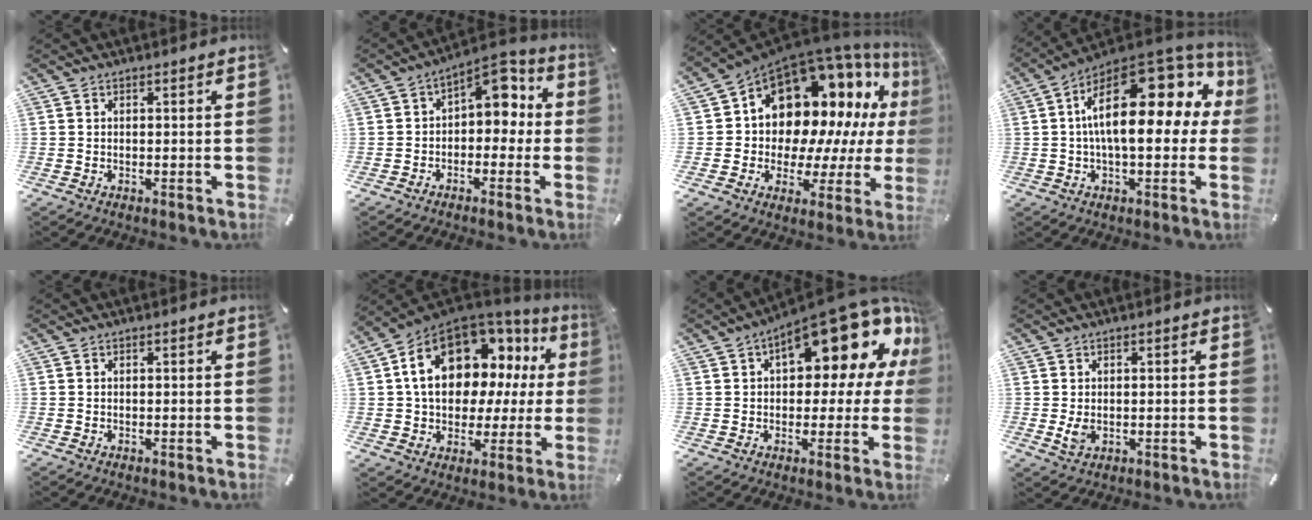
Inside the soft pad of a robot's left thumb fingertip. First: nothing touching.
{"total": 7.9, "force": [2.5, 5.5, 5.1], "torque": [-0.063, -0.022, 0.038]}
{"total": 16.2, "force": [8.3, 11.3, 8.2], "torque": [-0.111, -0.098, 0.157]}
{"total": 22.9, "force": [5.2, 10.3, 19.8], "torque": [-0.323, -0.038, 0.091]}
{"total": 0.0}
{"total": 19.2, "force": [6.8, 13.3, 12.1], "torque": [-0.192, -0.034, 0.121]}
{"total": 19.1, "force": [10.2, 8.0, 14.0], "torque": [-0.183, -0.076, 0.167]}
{"total": 2.9, "force": [-0.2, 2.2, 1.9], "torque": [-0.039, -0.005, -0.007]}